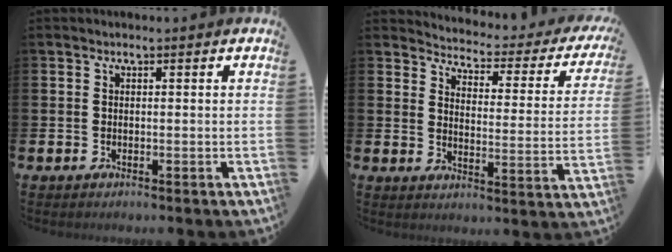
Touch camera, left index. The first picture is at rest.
{"total": 3.4, "force": [3.2, 1.0, 0.7], "torque": [-0.031, -0.036, 0.044]}